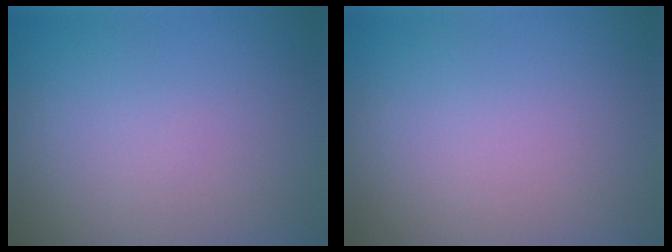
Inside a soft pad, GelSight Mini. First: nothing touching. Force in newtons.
{"total": 0.0}